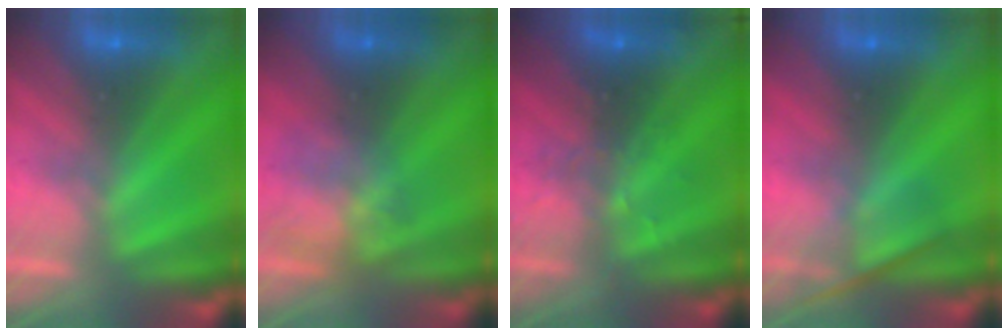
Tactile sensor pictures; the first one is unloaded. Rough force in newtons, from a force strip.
{"total": 3.4}
{"total": 2.9}
{"total": 2.4}